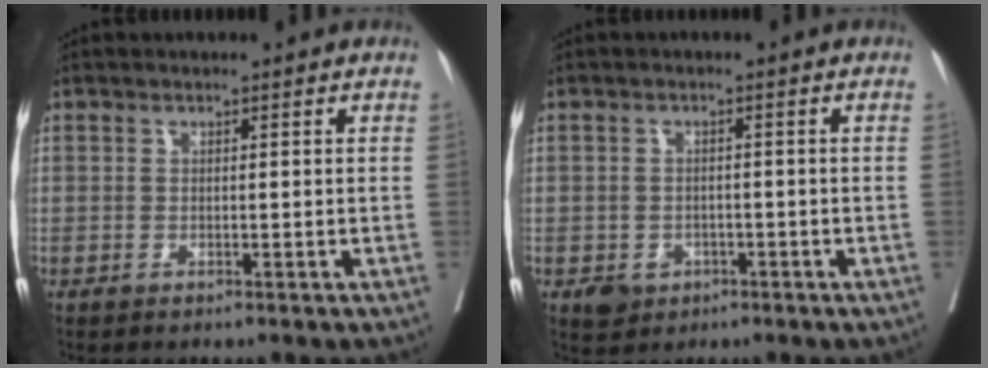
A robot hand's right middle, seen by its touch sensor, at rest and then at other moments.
{"total": 3.4, "force": [-1.8, 2.7, 1.0], "torque": [-0.012, 0.004, -0.021]}